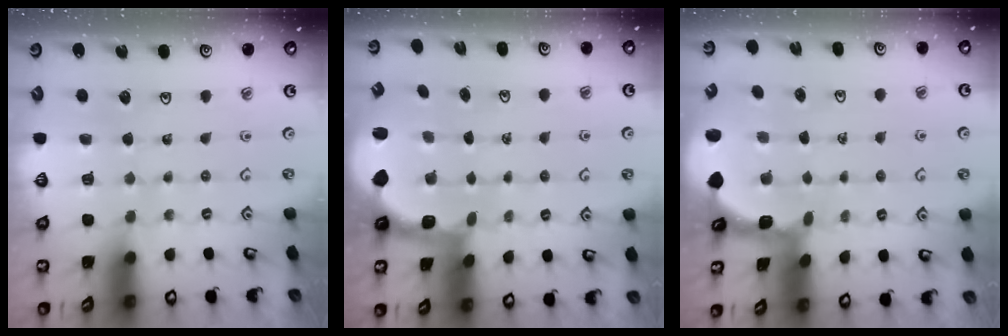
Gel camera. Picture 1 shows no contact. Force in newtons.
{"total": 2.4, "press": 1.2, "slide": 2.1}
{"total": 1.8, "press": 1.8, "slide": 0.2}